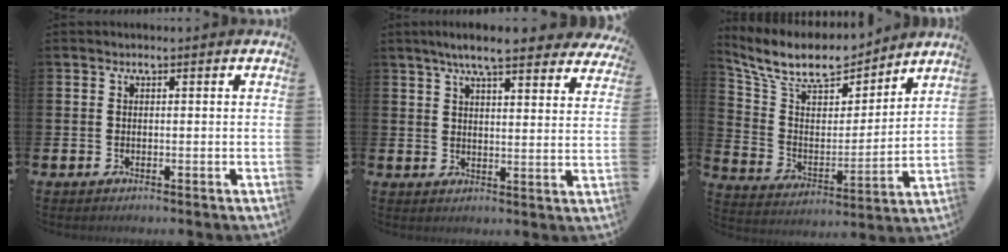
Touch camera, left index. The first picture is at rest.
{"total": 7.2, "force": [6.5, 0.9, 2.9], "torque": [-0.063, -0.027, 0.112]}
{"total": 11.3, "force": [10.1, 3.6, 3.4], "torque": [-0.102, -0.070, 0.176]}